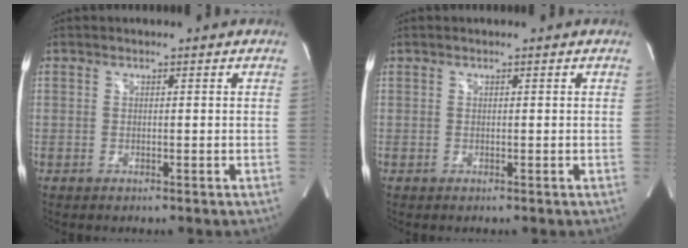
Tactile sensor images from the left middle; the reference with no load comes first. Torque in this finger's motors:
{"motor_torque": [0.24, -0.22, 0.10, 0.00]}